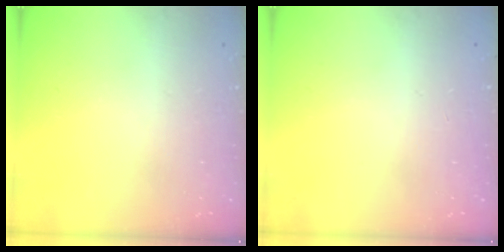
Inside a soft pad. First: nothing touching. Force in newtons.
{"total": 0.0}